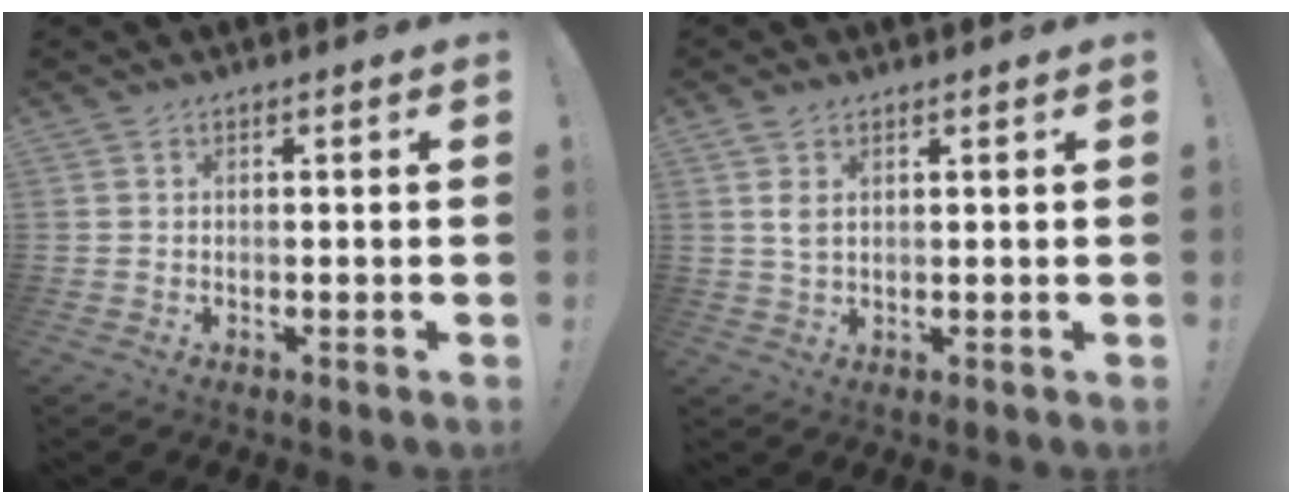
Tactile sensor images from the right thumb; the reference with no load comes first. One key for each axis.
{"total": 3.5, "fx": 1.4, "fy": 1.8, "fz": 2.7, "tx": -0.048, "ty": 0.000, "tz": 0.024}